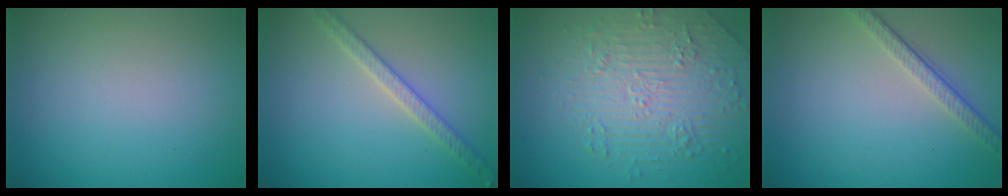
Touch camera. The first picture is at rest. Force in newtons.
{"total": 2.9, "press": 2.8, "slide": 0.6}
{"total": 4.6, "press": 4.5, "slide": 0.5}
{"total": 2.6, "press": 2.0, "slide": 1.7}